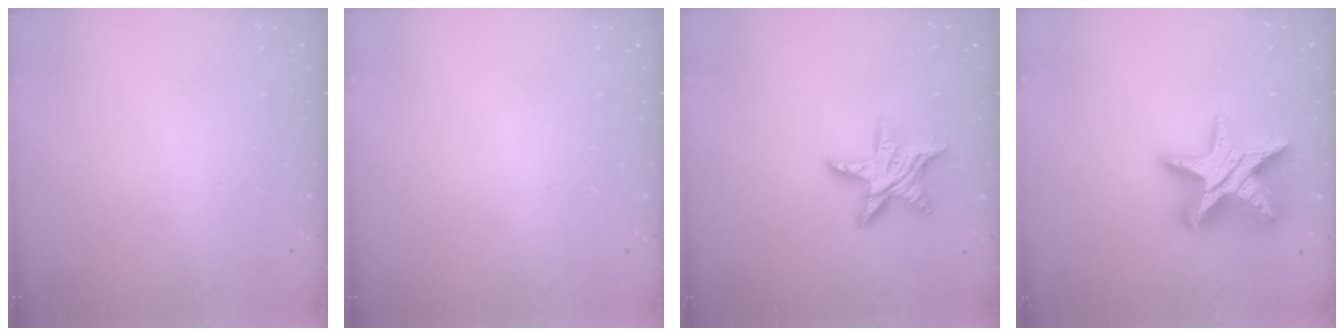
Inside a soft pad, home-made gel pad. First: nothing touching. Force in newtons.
{"total": 0.0}
{"total": 12.4, "press": 12.4, "slide": 0.7}
{"total": 19.4, "press": 19.4, "slide": 1.4}